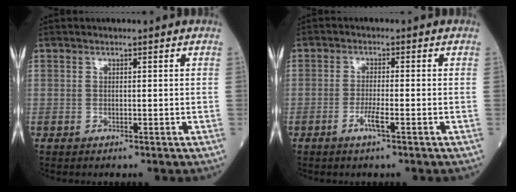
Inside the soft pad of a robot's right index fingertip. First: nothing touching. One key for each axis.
{"total": 2.9, "fx": -1.4, "fy": 0.1, "fz": 2.5, "tx": -0.052, "ty": -0.003, "tz": -0.030}